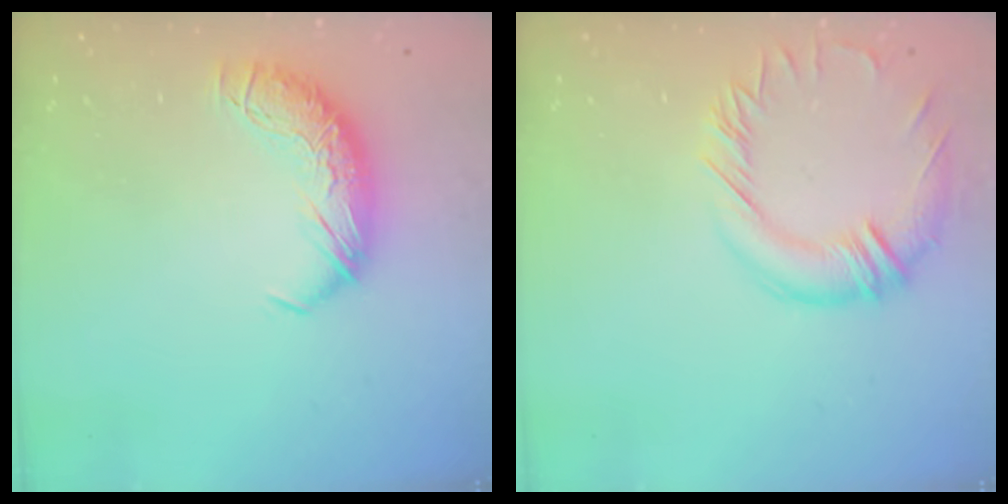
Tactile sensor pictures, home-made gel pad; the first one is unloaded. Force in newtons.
{"total": 2.3, "press": 2.0, "slide": 1.2}